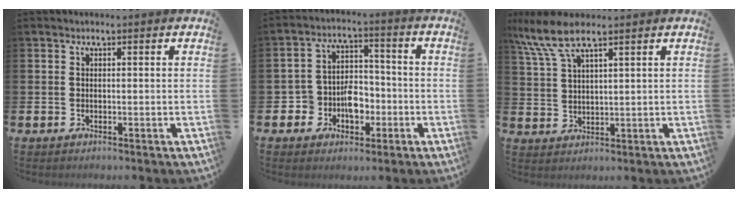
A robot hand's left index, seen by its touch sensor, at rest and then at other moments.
{"total": 5.6, "force": [-2.1, 4.6, 2.5], "torque": [-0.051, 0.012, -0.041]}
{"total": 7.3, "force": [5.8, 1.7, 4.2], "torque": [-0.104, -0.007, 0.106]}